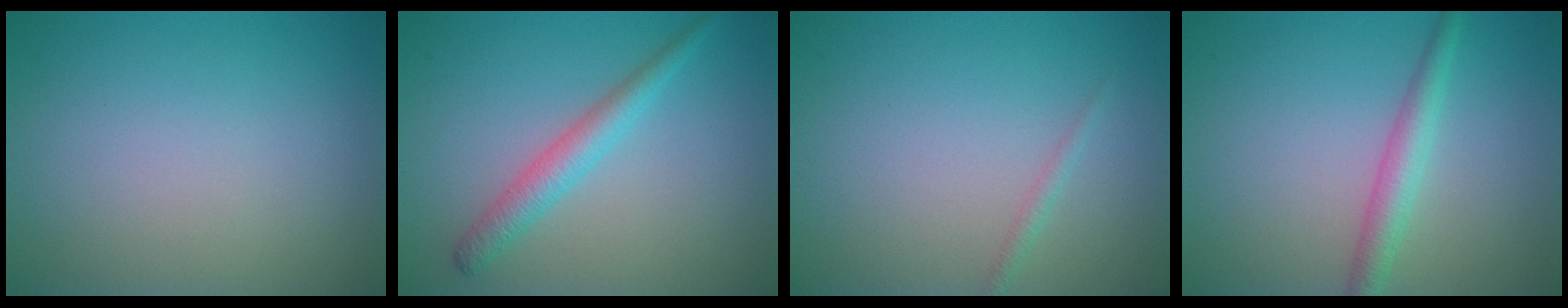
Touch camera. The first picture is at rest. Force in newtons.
{"total": 2.6, "press": 2.6, "slide": 0.1}
{"total": 0.8, "press": 0.8, "slide": 0.1}
{"total": 2.6, "press": 2.6, "slide": 0.1}